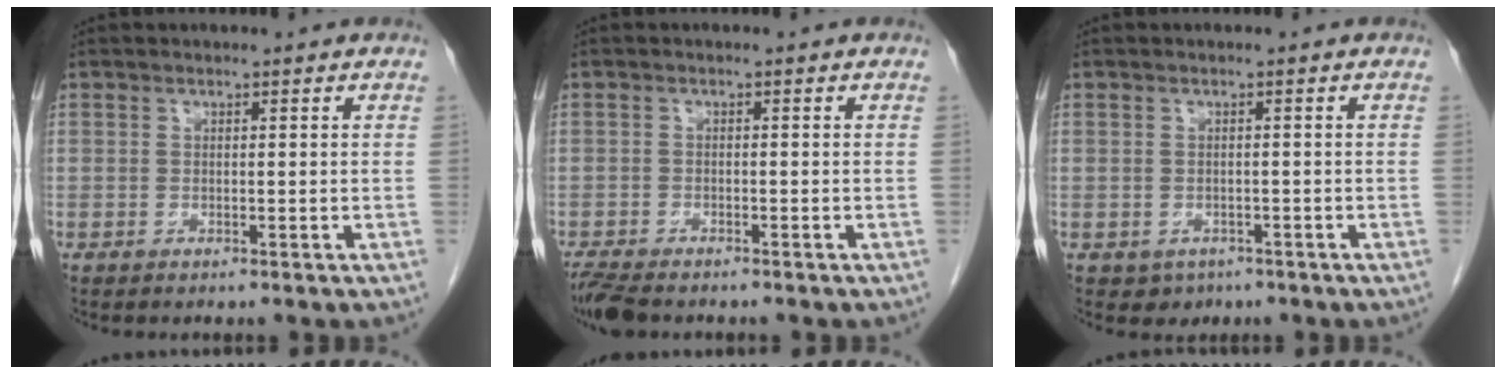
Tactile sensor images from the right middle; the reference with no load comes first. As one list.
[{"total": 5.0, "force": [-4.2, 1.3, 2.3], "torque": [-0.046, -0.014, -0.073]}, {"total": 2.3, "force": [-1.2, 1.9, 0.5], "torque": [-0.007, 0.006, -0.010]}]